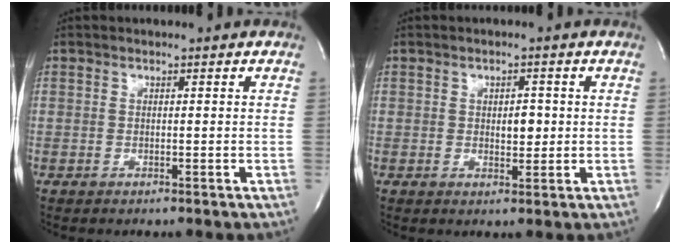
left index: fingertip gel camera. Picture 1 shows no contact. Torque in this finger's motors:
{"motor_torque": [0.21, 0.00, 0.06, 0.03]}